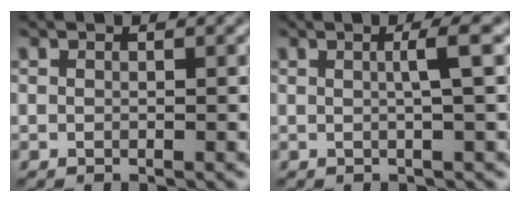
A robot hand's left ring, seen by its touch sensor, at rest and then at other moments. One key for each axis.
{"total": 2.4, "fx": 0.3, "fy": 0.4, "fz": 2.4, "tx": -0.037, "ty": 0.008, "tz": 0.001}